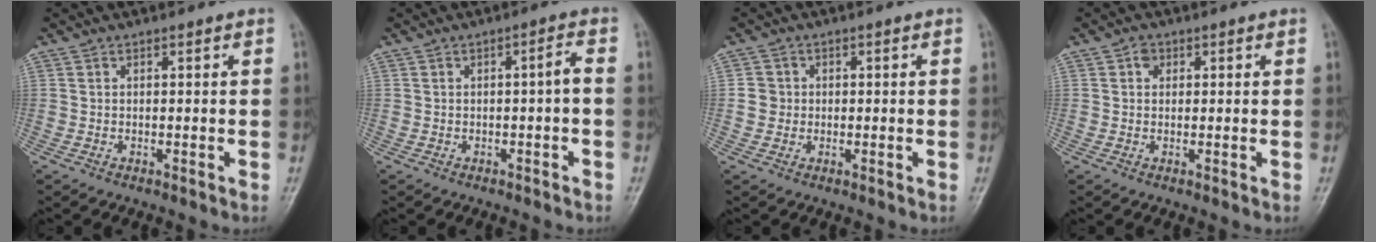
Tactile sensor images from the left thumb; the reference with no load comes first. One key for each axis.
{"total": 2.1, "fx": -0.5, "fy": 0.4, "fz": 2.0, "tx": -0.034, "ty": 0.017, "tz": -0.010}
{"total": 2.7, "fx": 0.0, "fy": 2.7, "fz": 0.6, "tx": 0.009, "ty": 0.006, "tz": -0.003}
{"total": 1.7, "fx": 0.6, "fy": 1.4, "fz": 0.7, "tx": 0.000, "ty": 0.002, "tz": 0.004}